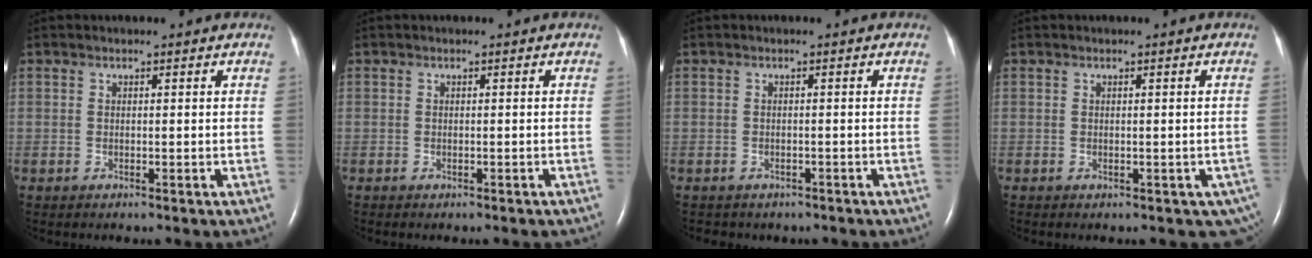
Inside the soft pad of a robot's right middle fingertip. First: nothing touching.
{"total": 0.8, "force": [-0.6, 0.3, 0.3], "torque": [-0.005, 0.000, -0.006]}
{"total": 3.6, "force": [-3.0, 1.9, 0.6], "torque": [-0.014, 0.004, -0.033]}
{"total": 3.1, "force": [-1.4, 1.9, 1.9], "torque": [-0.004, 0.000, -0.014]}